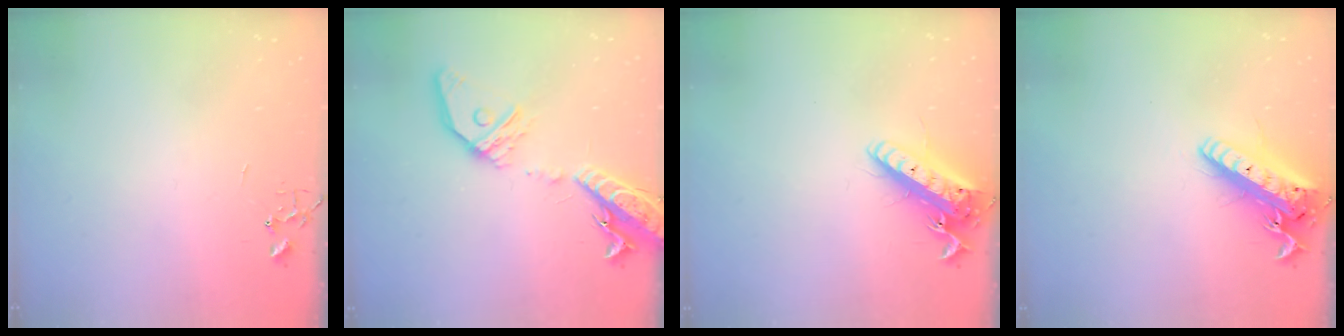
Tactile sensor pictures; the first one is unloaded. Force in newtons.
{"total": 19.6, "press": 19.2, "slide": 4.0}
{"total": 16.4, "press": 16.0, "slide": 3.4}
{"total": 19.8, "press": 19.4, "slide": 4.0}